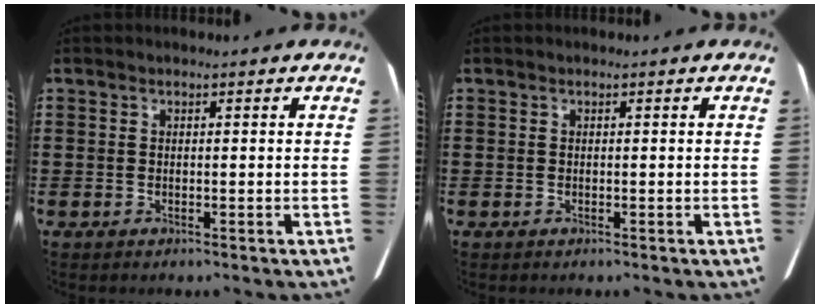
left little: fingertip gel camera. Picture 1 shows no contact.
{"total": 0.0}